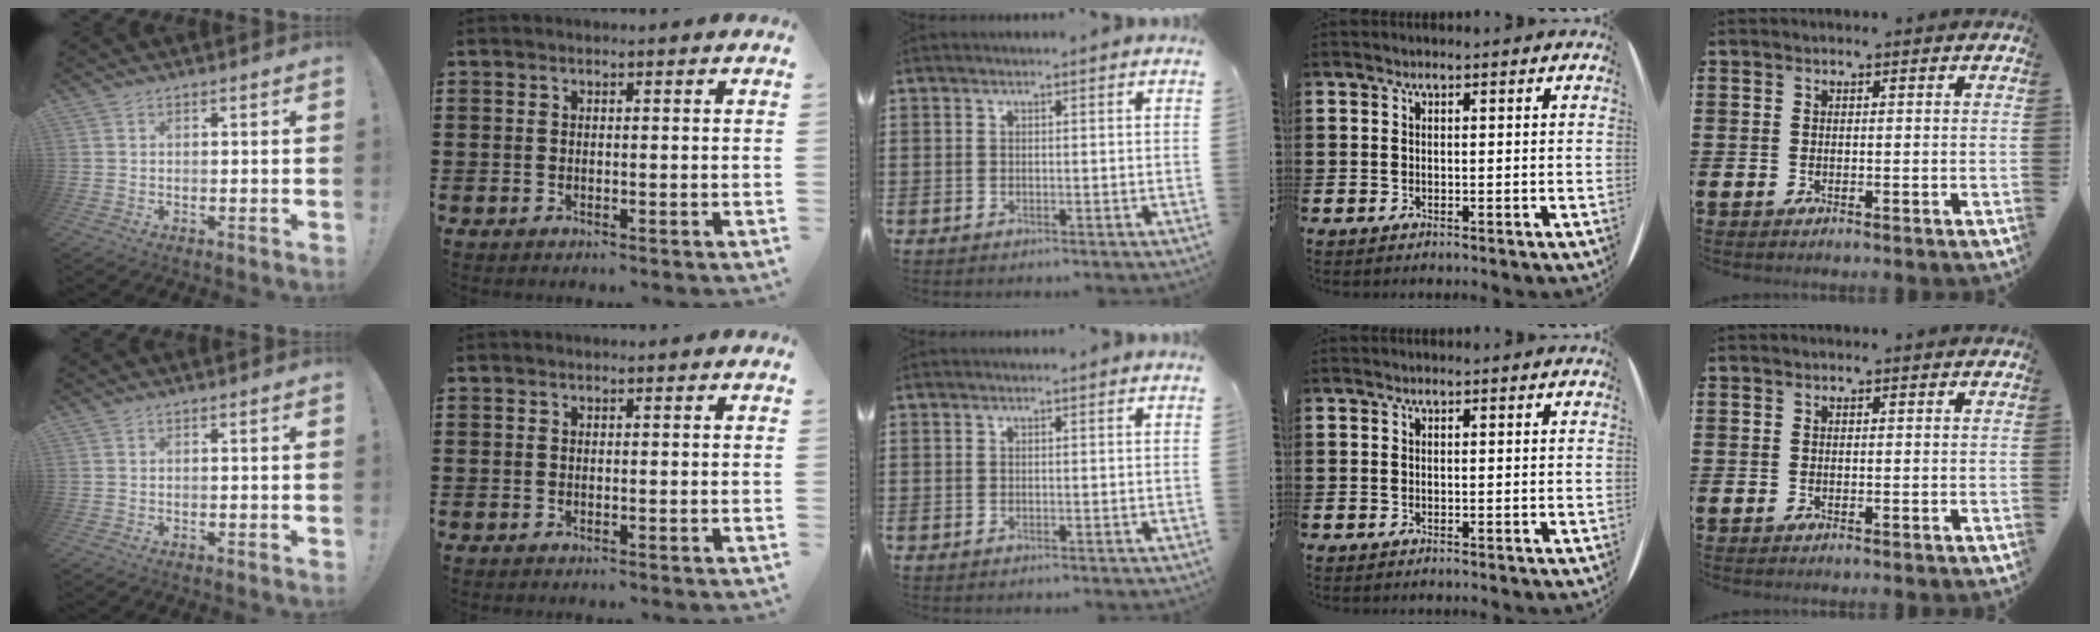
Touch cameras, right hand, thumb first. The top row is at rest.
{}